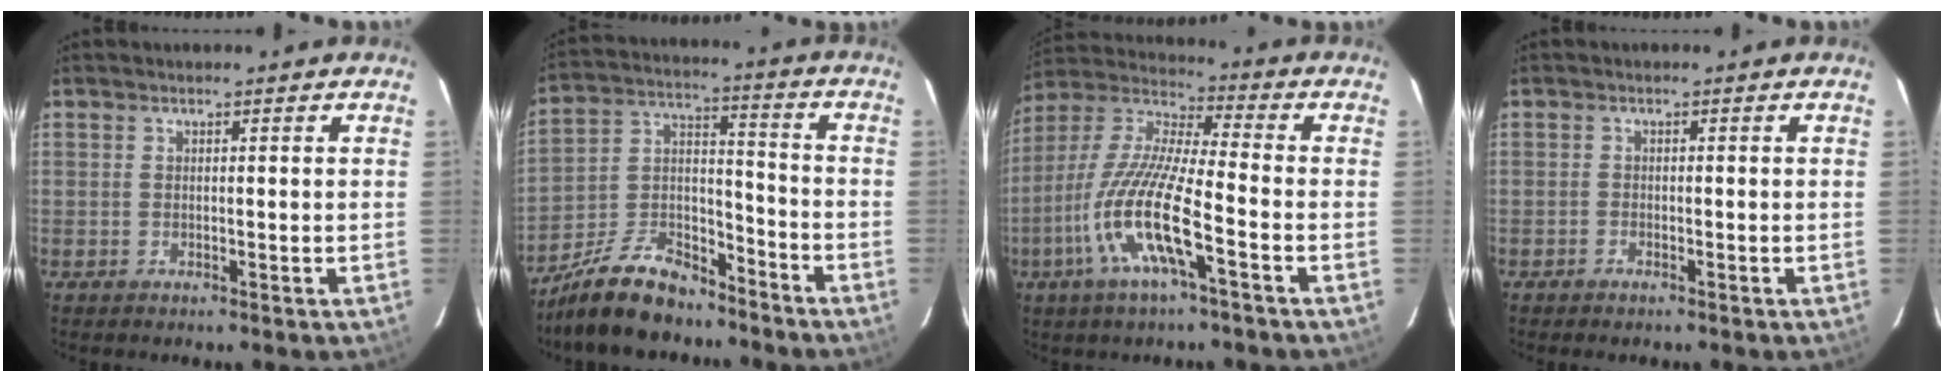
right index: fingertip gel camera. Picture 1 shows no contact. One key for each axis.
{"total": 15.1, "fx": -11.4, "fy": 6.6, "fz": 7.2, "tx": -0.160, "ty": 0.022, "tz": -0.198}
{"total": 15.6, "fx": -6.3, "fy": 2.2, "fz": 14.1, "tx": -0.290, "ty": -0.014, "tz": -0.130}
{"total": 1.0, "fx": -0.9, "fy": 0.5, "fz": 0.3, "tx": -0.011, "ty": 0.001, "tz": -0.019}